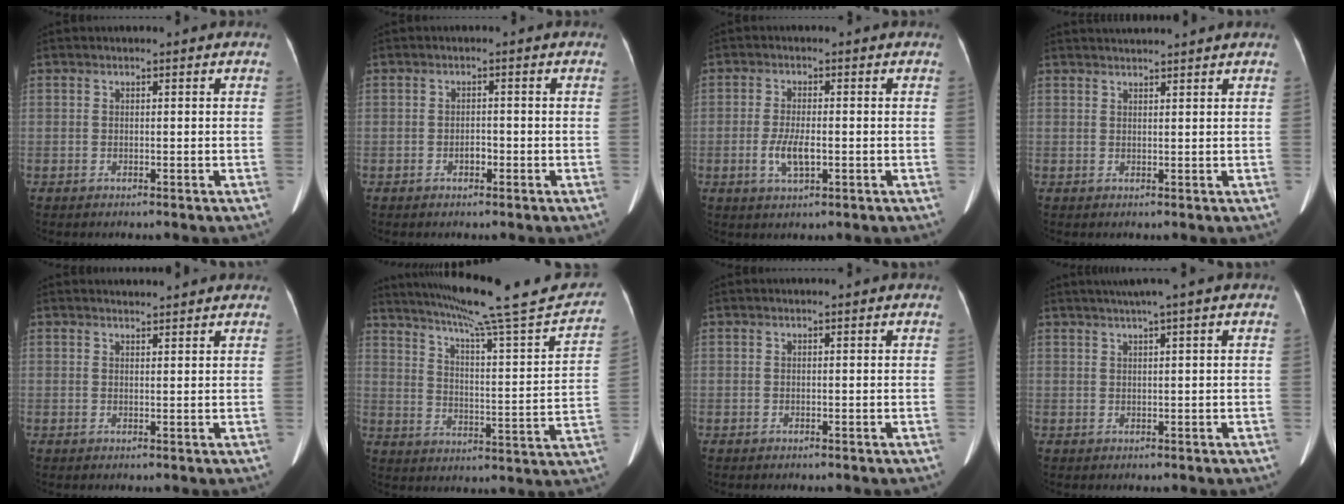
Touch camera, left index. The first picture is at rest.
{"total": 1.3, "force": [-0.7, 0.7, 0.9], "torque": [-0.013, 0.004, -0.012]}
{"total": 4.2, "force": [-1.0, 1.3, 3.8], "torque": [-0.081, -0.004, -0.017]}
{"total": 4.7, "force": [4.5, -0.6, 1.2], "torque": [-0.015, 0.028, 0.060]}
{"total": 2.7, "force": [2.7, 0.2, 0.3], "torque": [-0.009, 0.016, 0.036]}
{"total": 23.9, "force": [20.9, 0.6, 11.5], "torque": [-0.176, -0.033, 0.273]}
{"total": 0.0}
{"total": 3.7, "force": [2.5, -1.0, 2.5], "torque": [-0.043, 0.015, 0.046]}